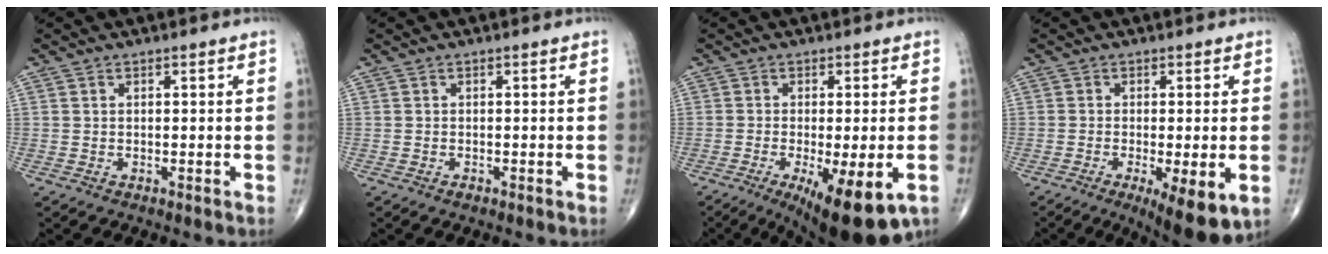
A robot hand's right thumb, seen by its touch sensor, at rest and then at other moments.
{"total": 0.6, "force": [-0.4, 0.4, 0.3], "torque": [-0.003, 0.000, -0.008]}
{"total": 13.6, "force": [-5.7, 4.1, 11.7], "torque": [-0.156, -0.015, -0.078]}
{"total": 10.1, "force": [-3.6, 2.9, 9.0], "torque": [-0.131, -0.018, -0.053]}